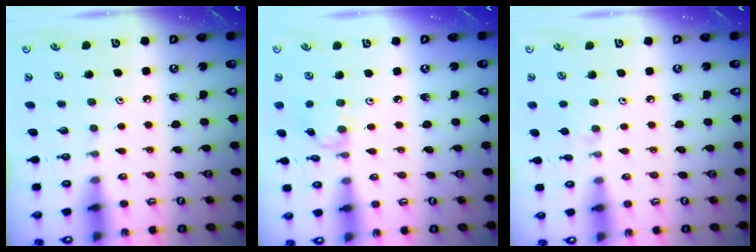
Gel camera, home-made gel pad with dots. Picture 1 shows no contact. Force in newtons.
{"total": 0.9, "press": 0.9, "slide": 0.3}
{"total": 2.4, "press": 2.3, "slide": 0.5}